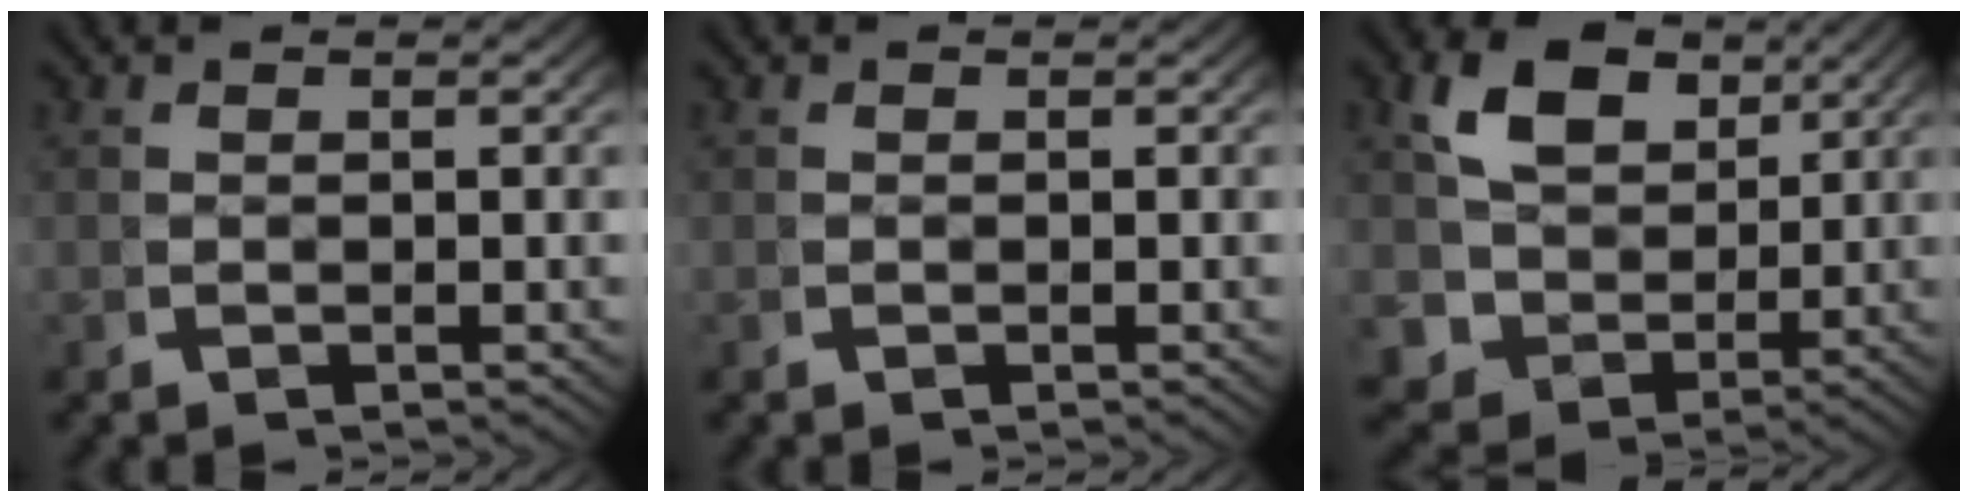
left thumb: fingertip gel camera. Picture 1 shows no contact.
{"total": 0.9, "force": [0.2, -0.8, -0.2], "torque": [0.007, 0.001, 0.006]}
{"total": 8.0, "force": [1.1, 6.9, 3.8], "torque": [-0.097, -0.040, 0.028]}